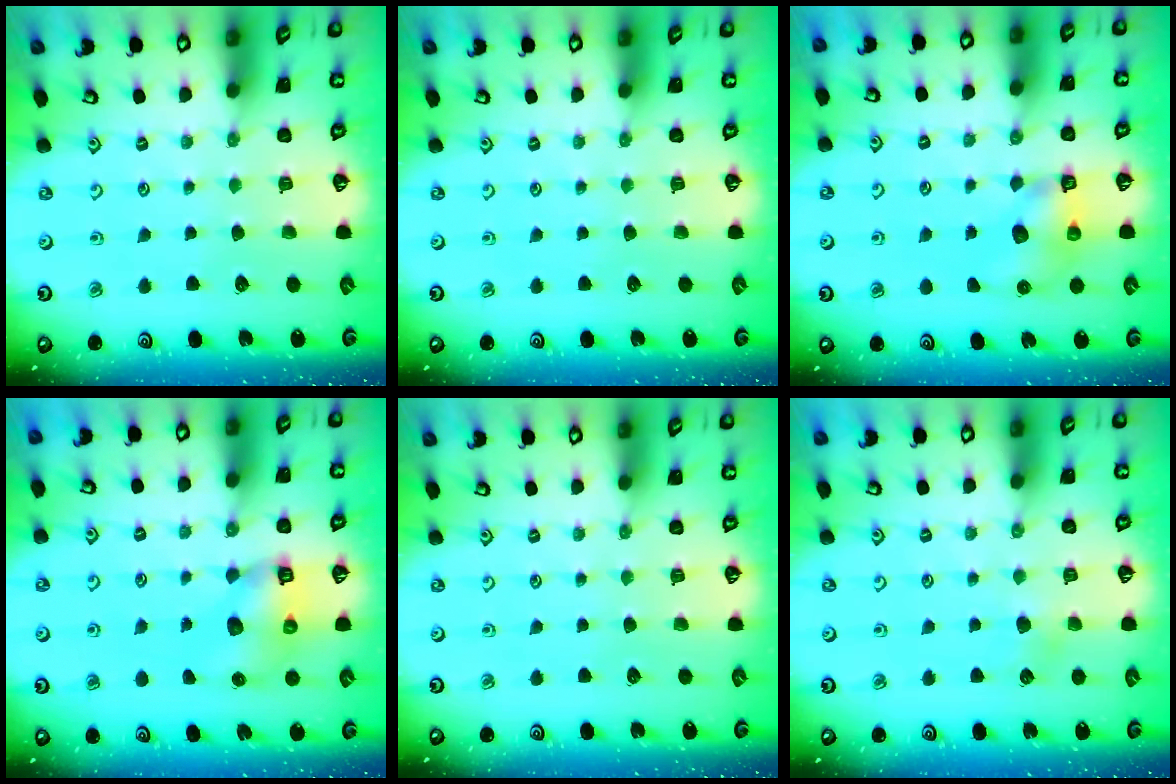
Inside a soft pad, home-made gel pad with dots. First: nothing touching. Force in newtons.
{"total": 0.0}
{"total": 7.9, "press": 7.8, "slide": 0.5}
{"total": 6.8, "press": 6.7, "slide": 1.0}
{"total": 0.0}
{"total": 3.8, "press": 3.7, "slide": 0.8}